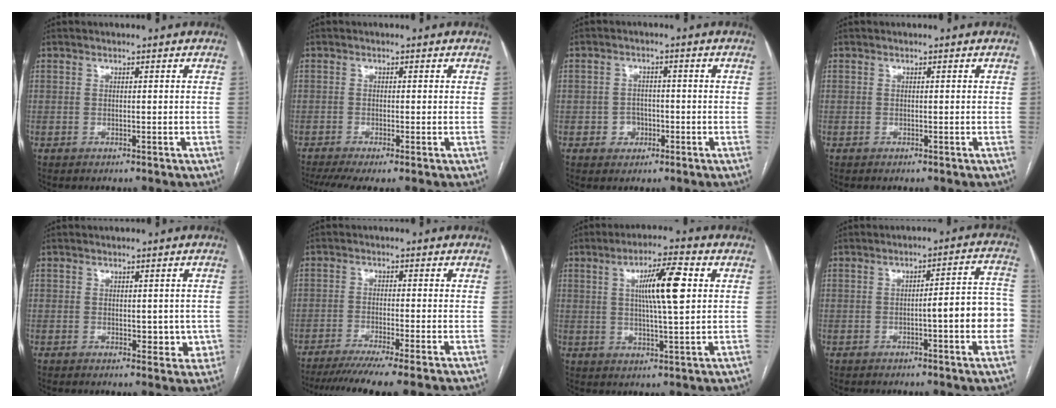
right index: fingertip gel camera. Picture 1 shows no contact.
{"total": 5.0, "force": [-3.3, 0.8, 3.7], "torque": [-0.062, -0.009, -0.058]}
{"total": 3.0, "force": [-1.0, 2.7, 0.9], "torque": [-0.006, 0.009, -0.012]}
{"total": 0.0}
{"total": 4.0, "force": [-0.3, 2.5, 3.1], "torque": [-0.027, 0.005, 0.003]}
{"total": 9.7, "force": [-7.8, -1.2, 5.6], "torque": [-0.071, -0.024, -0.120]}
{"total": 9.6, "force": [2.3, 0.8, 9.3], "torque": [-0.158, 0.007, 0.038]}
{"total": 9.2, "force": [-2.0, 1.4, 8.8], "torque": [-0.100, 0.028, -0.027]}